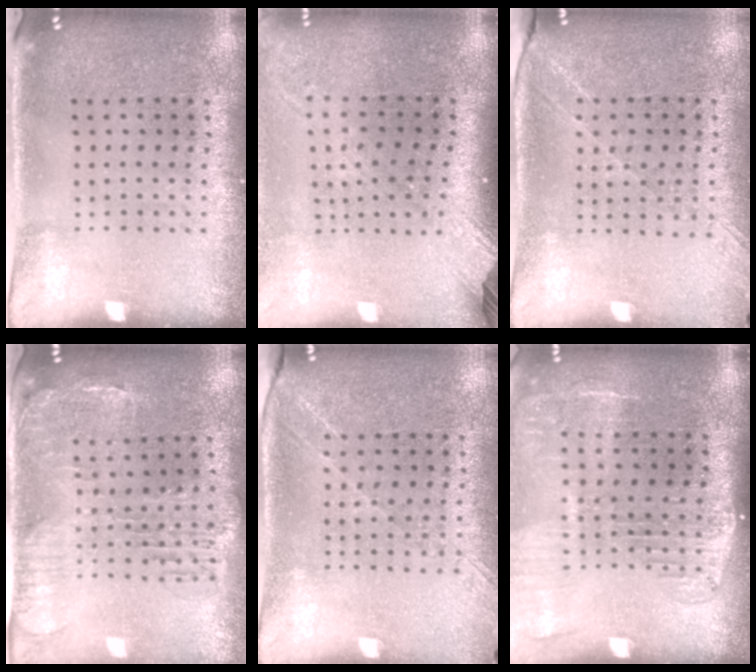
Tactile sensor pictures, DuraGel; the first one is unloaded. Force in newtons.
{"total": 2.4, "press": 1.8, "slide": 1.7}
{"total": 1.3, "press": 1.3, "slide": 0.4}
{"total": 1.5, "press": 1.4, "slide": 0.4}
{"total": 1.4, "press": 1.3, "slide": 0.6}
{"total": 2.1, "press": 1.7, "slide": 1.2}